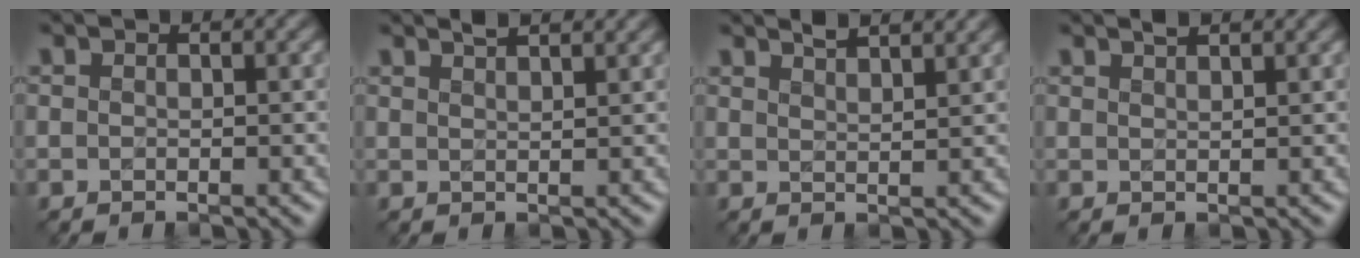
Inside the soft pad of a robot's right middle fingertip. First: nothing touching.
{"total": 2.9, "force": [2.3, 0.9, 1.5], "torque": [0.002, 0.013, 0.013]}
{"total": 3.2, "force": [2.6, 0.8, 1.6], "torque": [-0.001, 0.012, 0.021]}
{"total": 1.8, "force": [1.4, 0.4, 0.9], "torque": [-0.004, 0.006, 0.012]}